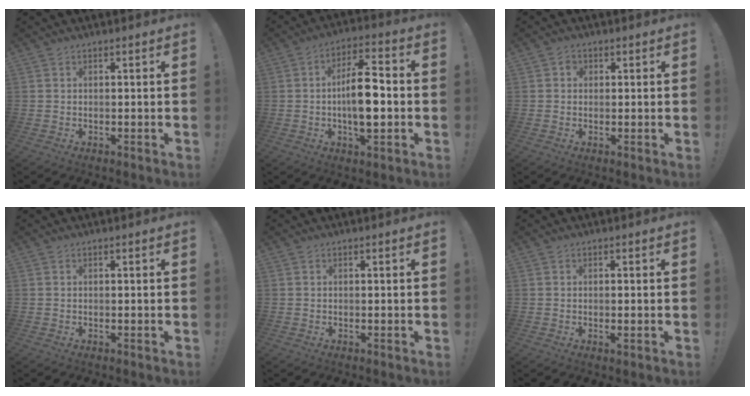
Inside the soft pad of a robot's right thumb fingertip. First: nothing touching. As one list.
[{"total": 12.7, "force": [-1.8, 4.8, 11.6], "torque": [-0.197, 0.010, -0.036]}, {"total": 1.6, "force": [0.2, 1.5, 0.6], "torque": [-0.011, 0.005, 0.003]}, {"total": 0.0}, {"total": 0.0}, {"total": 1.2, "force": [-0.2, 0.1, 1.1], "torque": [-0.020, 0.000, -0.004]}]